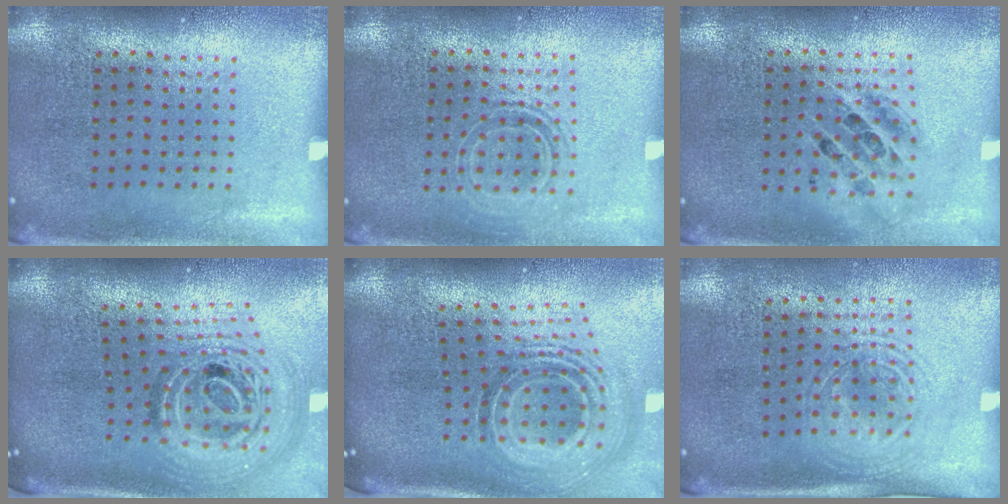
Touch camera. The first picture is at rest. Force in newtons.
{"total": 1.5, "press": 1.2, "slide": 0.9}
{"total": 1.3, "press": 1.1, "slide": 0.7}
{"total": 2.1, "press": 1.6, "slide": 1.4}
{"total": 2.1, "press": 1.5, "slide": 1.5}
{"total": 1.6, "press": 1.4, "slide": 0.9}